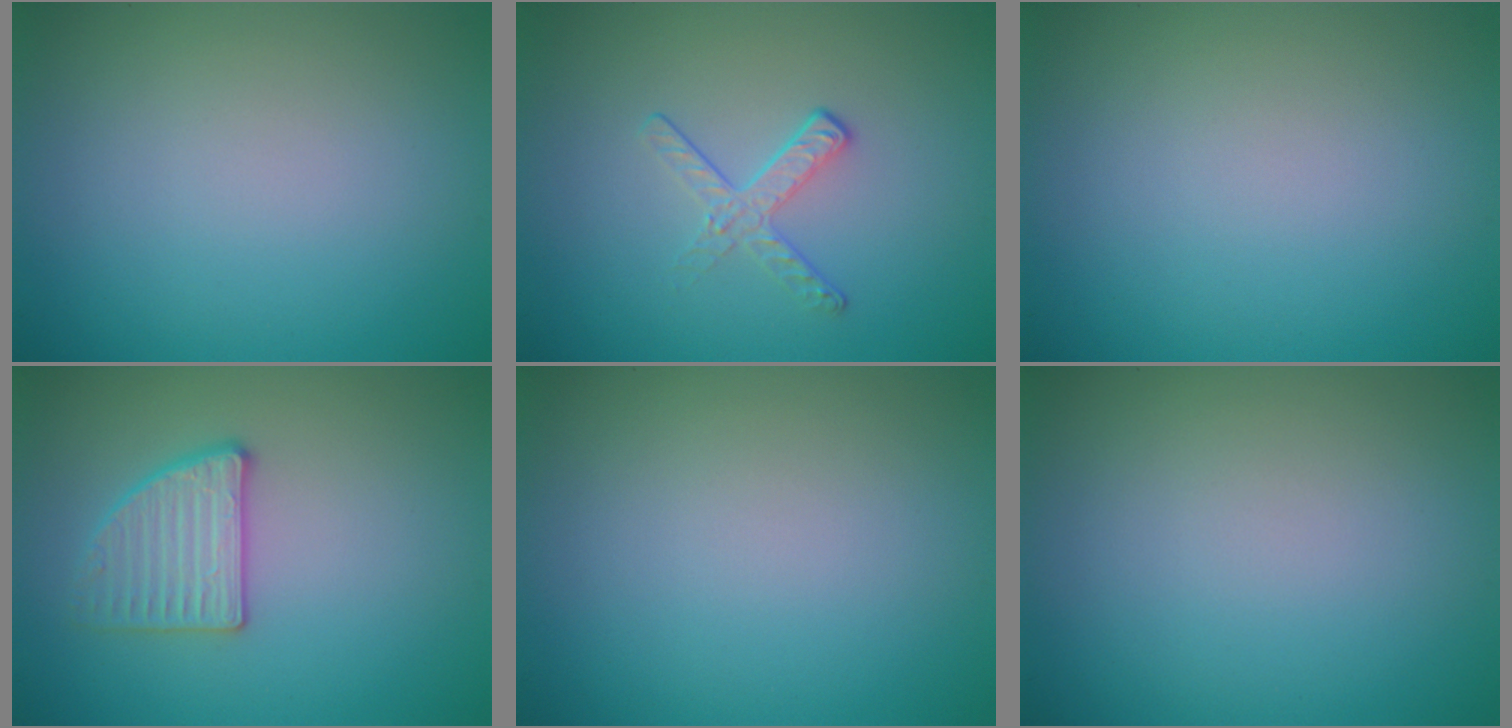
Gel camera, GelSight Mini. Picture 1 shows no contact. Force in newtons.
{"total": 1.9, "press": 1.1, "slide": 1.6}
{"total": 0.0}
{"total": 2.8, "press": 2.8, "slide": 0.3}
{"total": 0.0}
{"total": 0.0}